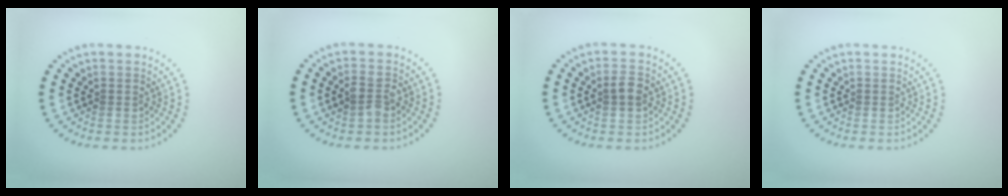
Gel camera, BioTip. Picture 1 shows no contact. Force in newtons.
{"total": 2.1, "press": 2.0, "slide": 0.2}
{"total": 1.8, "press": 1.8, "slide": 0.1}
{"total": 0.0}